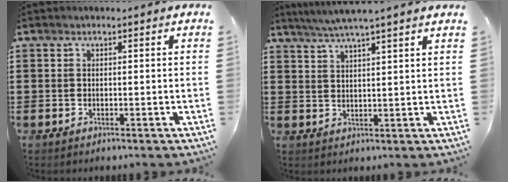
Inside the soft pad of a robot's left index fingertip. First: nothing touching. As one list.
[{"total": 4.1, "force": [3.6, -0.6, 1.8], "torque": [-0.045, -0.011, 0.065]}]